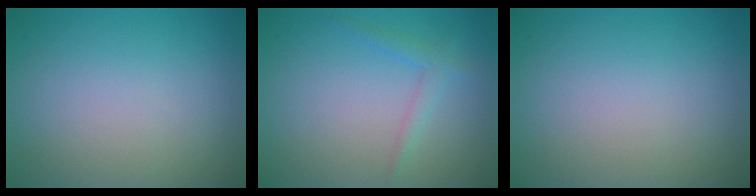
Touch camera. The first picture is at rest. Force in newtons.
{"total": 1.5, "press": 1.5, "slide": 0.1}
{"total": 0.0}